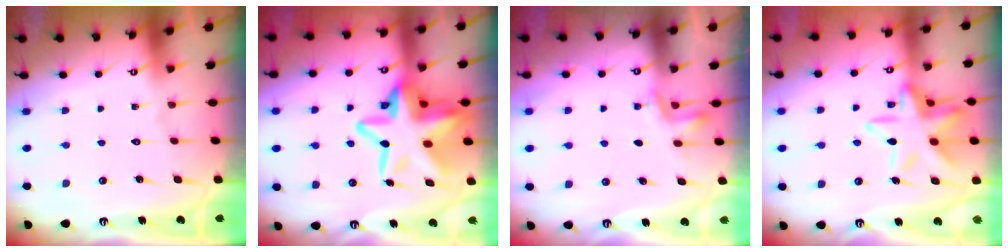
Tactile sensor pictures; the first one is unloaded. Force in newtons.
{"total": 19.9, "press": 19.6, "slide": 3.7}
{"total": 4.0, "press": 3.8, "slide": 1.0}
{"total": 16.1, "press": 16.1, "slide": 1.3}